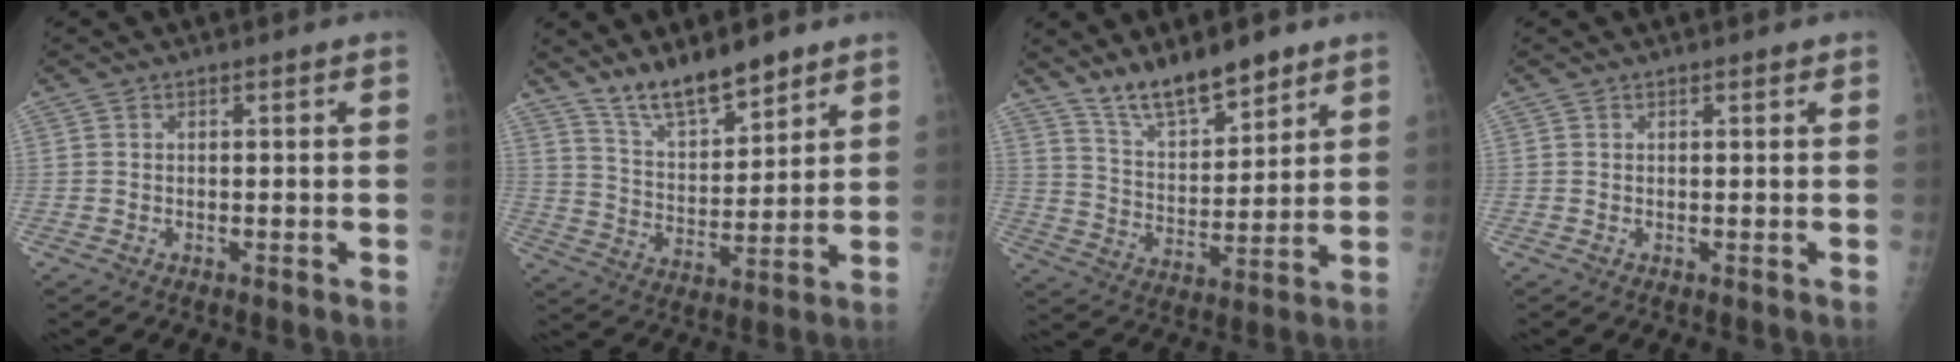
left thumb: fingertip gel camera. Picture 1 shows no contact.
{"total": 11.1, "force": [8.9, 3.3, 5.6], "torque": [-0.079, -0.061, 0.169]}
{"total": 11.5, "force": [9.2, 3.6, 6.0], "torque": [-0.082, -0.061, 0.171]}
{"total": 0.6, "force": [0.4, 0.2, 0.4], "torque": [-0.006, -0.001, 0.004]}